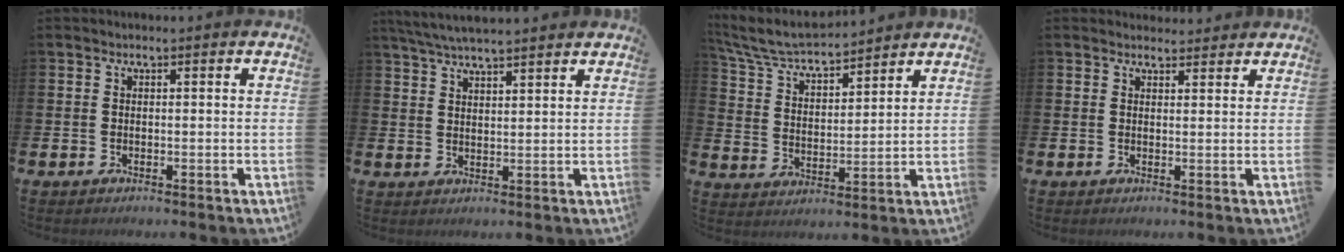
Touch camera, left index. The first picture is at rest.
{"total": 5.0, "force": [4.7, 0.4, 1.5], "torque": [-0.049, -0.011, 0.088]}
{"total": 6.5, "force": [6.2, 0.9, 1.9], "torque": [-0.069, -0.042, 0.108]}
{"total": 2.0, "force": [1.9, 0.5, -0.1], "torque": [0.008, -0.010, 0.033]}